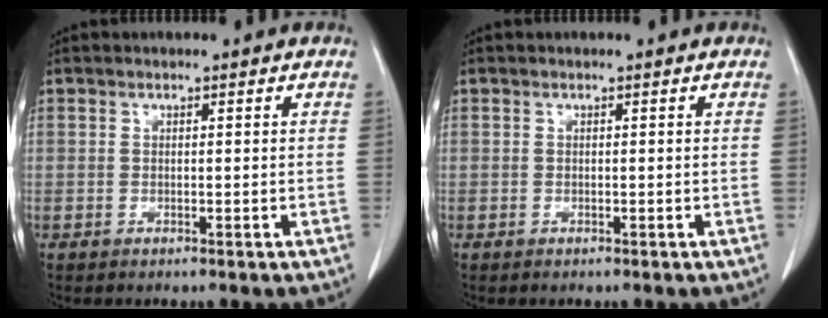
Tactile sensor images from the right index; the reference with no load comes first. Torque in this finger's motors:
{"motor_torque": [0.00, 0.00, 0.00, 0.00]}